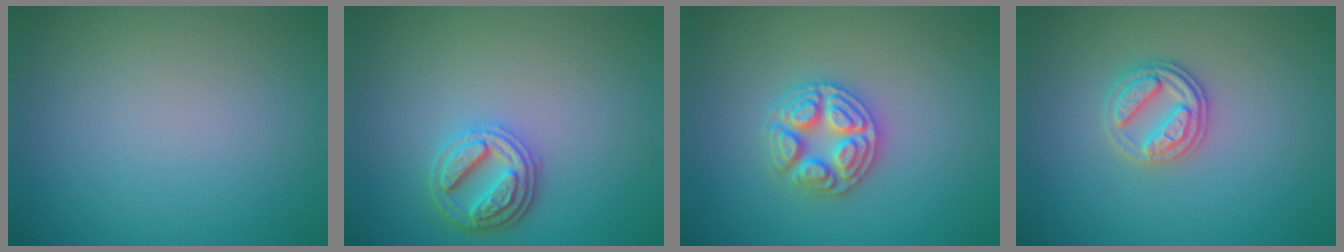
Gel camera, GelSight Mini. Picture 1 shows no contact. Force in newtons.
{"total": 3.5, "press": 3.1, "slide": 1.6}
{"total": 4.4, "press": 4.4, "slide": 0.5}
{"total": 2.6, "press": 2.6, "slide": 0.6}